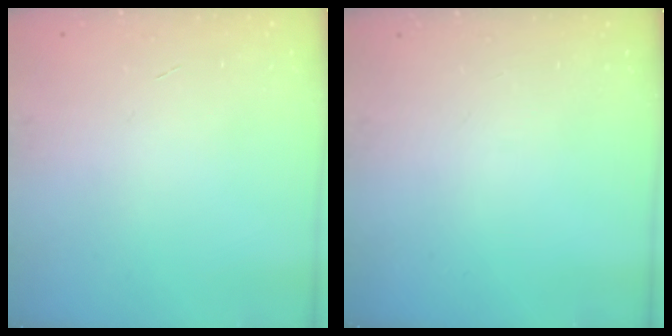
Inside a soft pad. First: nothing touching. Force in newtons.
{"total": 0.0}